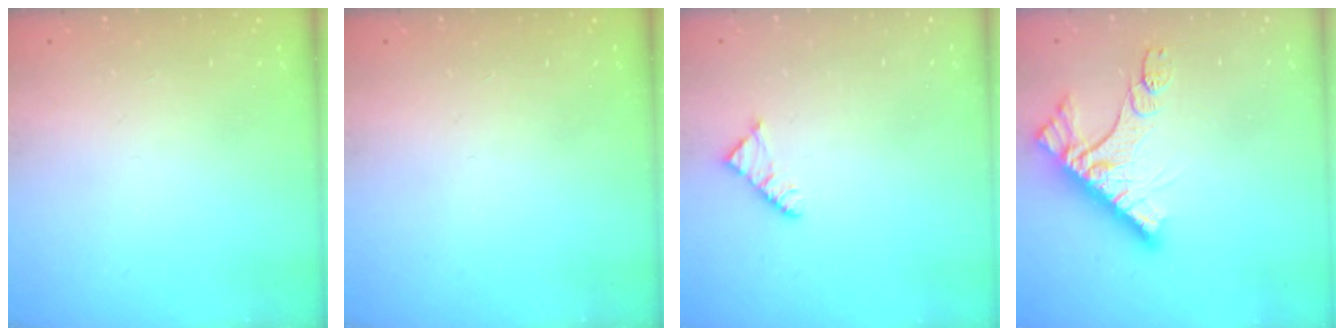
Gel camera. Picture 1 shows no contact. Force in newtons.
{"total": 0.0}
{"total": 2.3, "press": 2.3, "slide": 0.4}
{"total": 11.4, "press": 11.4, "slide": 0.3}